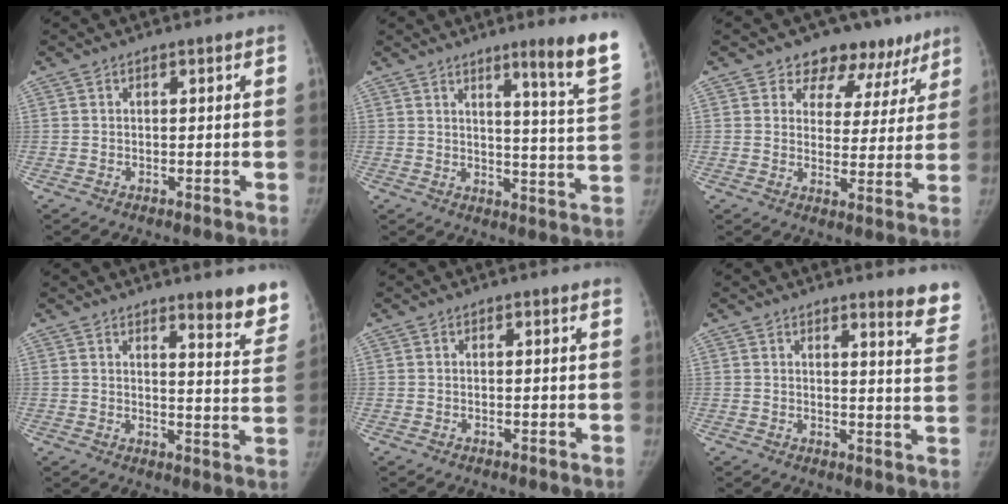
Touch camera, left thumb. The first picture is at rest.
{"total": 11.6, "force": [7.7, -0.6, 8.7], "torque": [-0.109, -0.063, 0.097]}
{"total": 11.5, "force": [8.3, 7.5, 2.4], "torque": [0.029, -0.035, 0.093]}
{"total": 9.2, "force": [7.3, 1.6, 5.3], "torque": [-0.036, -0.054, 0.082]}
{"total": 0.5, "force": [0.5, 0.1, 0.2], "torque": [0.002, 0.003, 0.004]}
{"total": 7.9, "force": [6.7, 0.7, 4.0], "torque": [-0.025, -0.052, 0.061]}